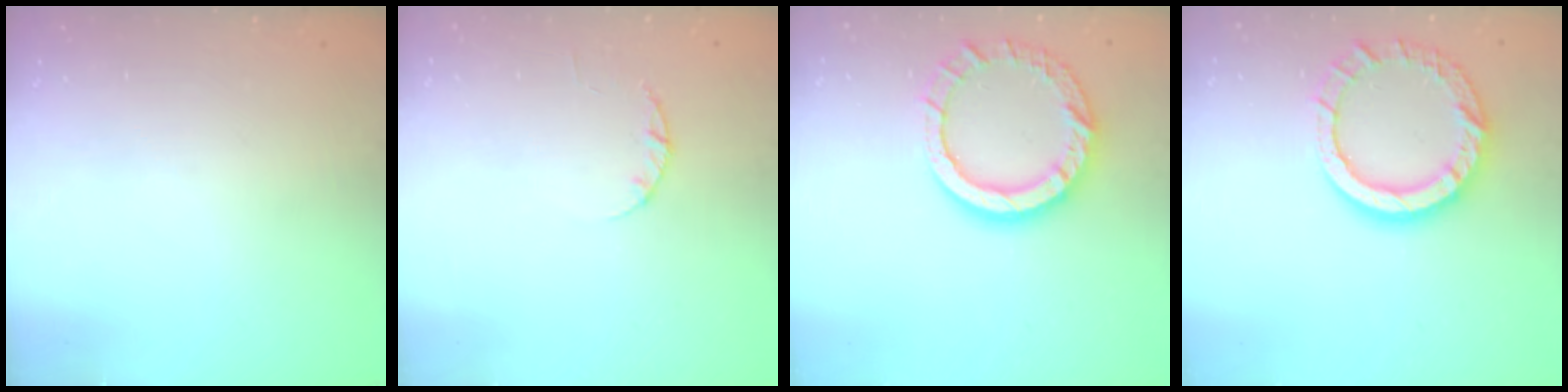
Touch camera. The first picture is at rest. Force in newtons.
{"total": 2.4, "press": 2.3, "slide": 0.4}
{"total": 12.9, "press": 12.8, "slide": 1.4}
{"total": 12.9, "press": 12.8, "slide": 1.4}